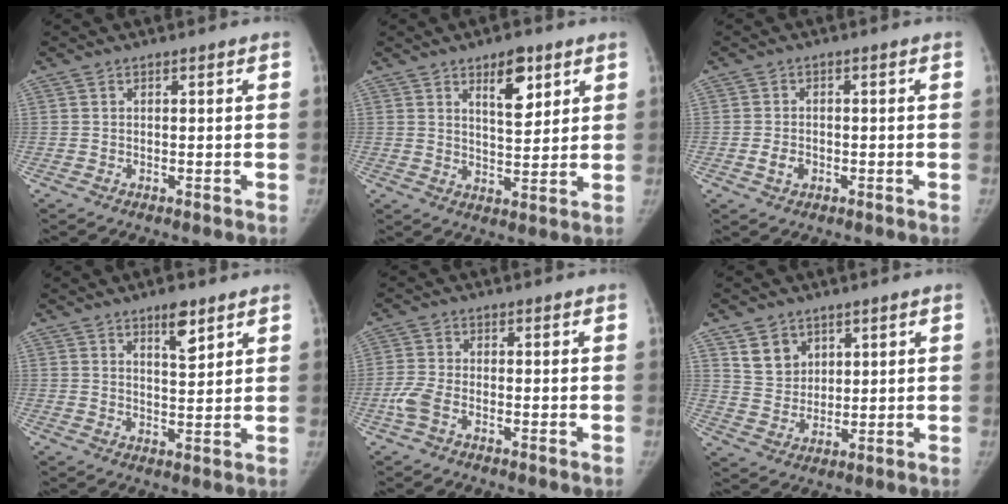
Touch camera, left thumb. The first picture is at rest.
{"total": 7.7, "force": [4.2, 3.4, 5.5], "torque": [-0.057, -0.026, 0.065]}
{"total": 2.6, "force": [-0.8, 1.9, 1.5], "torque": [-0.021, 0.005, -0.011]}
{"total": 5.3, "force": [3.4, 1.9, 3.7], "torque": [-0.039, -0.023, 0.054]}
{"total": 3.9, "force": [-1.9, 1.9, 2.9], "torque": [-0.077, 0.006, -0.044]}
{"total": 6.7, "force": [3.8, 5.1, 2.1], "torque": [-0.008, -0.028, 0.078]}